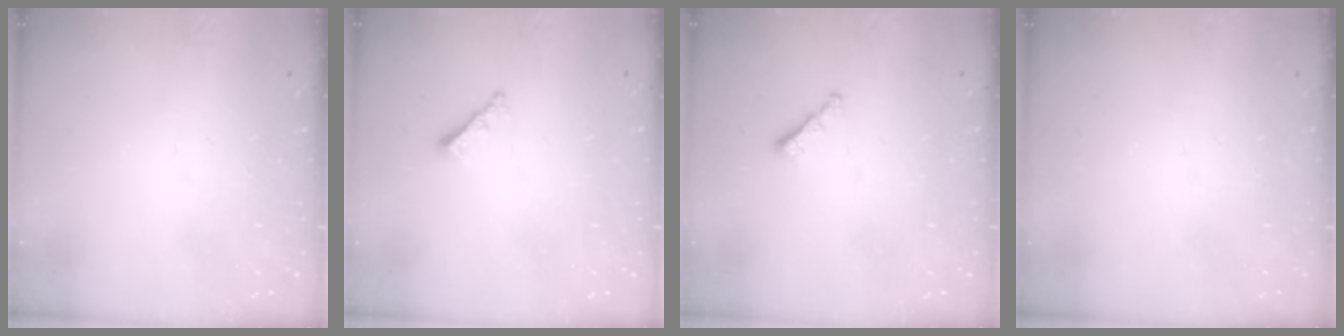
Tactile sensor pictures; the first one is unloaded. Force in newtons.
{"total": 2.2, "press": 2.2, "slide": 0.5}
{"total": 1.6, "press": 1.5, "slide": 0.5}
{"total": 0.0}